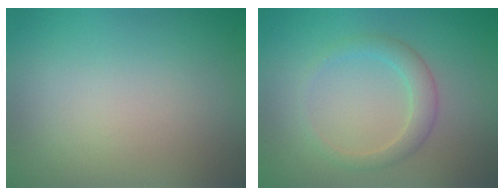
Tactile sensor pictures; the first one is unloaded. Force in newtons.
{"total": 2.2, "press": 2.2, "slide": 0.1}